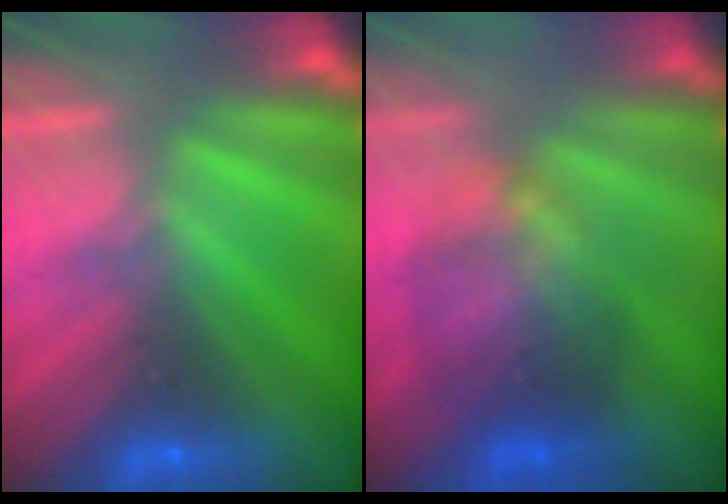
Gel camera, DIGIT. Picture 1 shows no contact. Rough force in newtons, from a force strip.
{"total": 7.7}